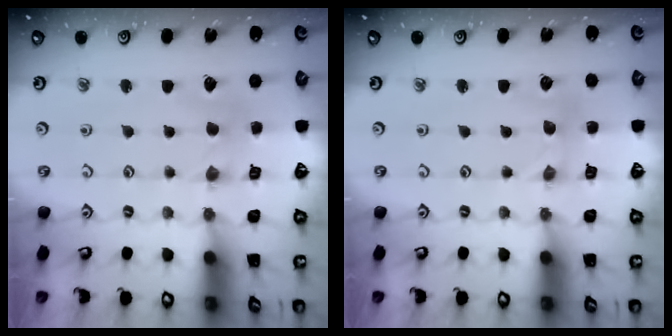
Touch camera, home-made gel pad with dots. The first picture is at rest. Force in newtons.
{"total": 1.4, "press": 1.4, "slide": 0.3}